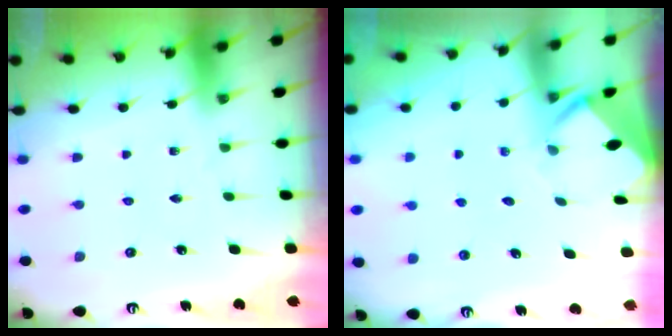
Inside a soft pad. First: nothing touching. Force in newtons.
{"total": 3.0, "press": 3.0, "slide": 0.1}